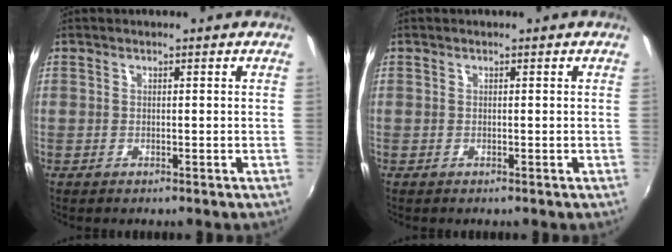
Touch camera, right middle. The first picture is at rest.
{"total": 0.0}